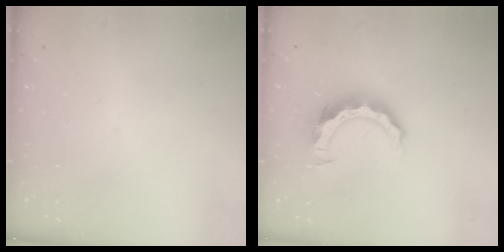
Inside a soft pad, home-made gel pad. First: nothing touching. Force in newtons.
{"total": 10.4, "press": 10.4, "slide": 1.1}